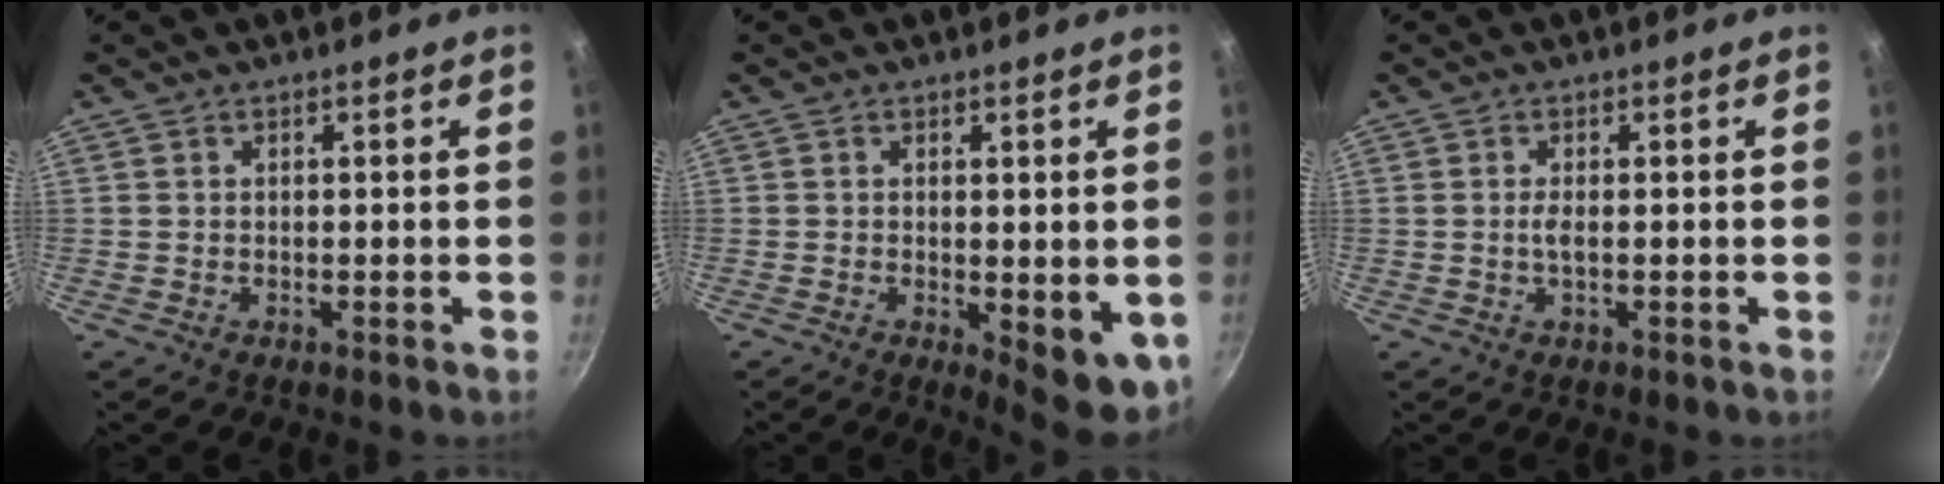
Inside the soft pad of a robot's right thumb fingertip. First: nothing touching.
{"total": 7.9, "force": [-0.9, 2.8, 7.3], "torque": [-0.072, -0.003, -0.002]}
{"total": 1.5, "force": [0.0, 0.4, 1.4], "torque": [-0.033, 0.000, -0.002]}